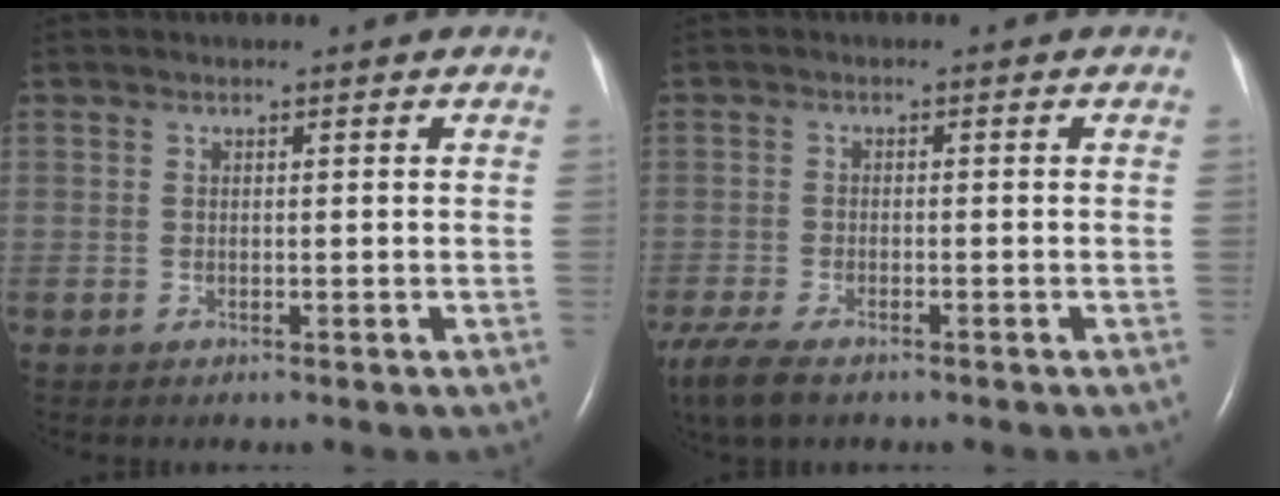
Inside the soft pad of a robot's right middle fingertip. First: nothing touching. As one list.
[{"total": 9.0, "force": [-6.5, 3.3, 5.2], "torque": [-0.110, -0.020, -0.109]}]